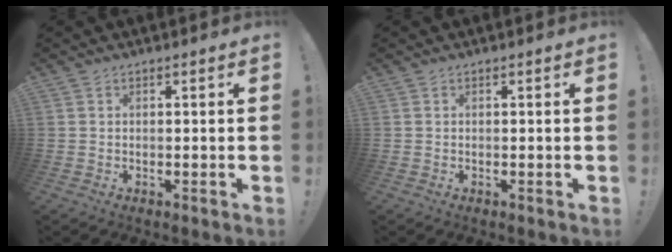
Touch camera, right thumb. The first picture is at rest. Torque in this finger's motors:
{"motor_torque": [0.00, 0.00, 0.00, 0.00, 0.00]}